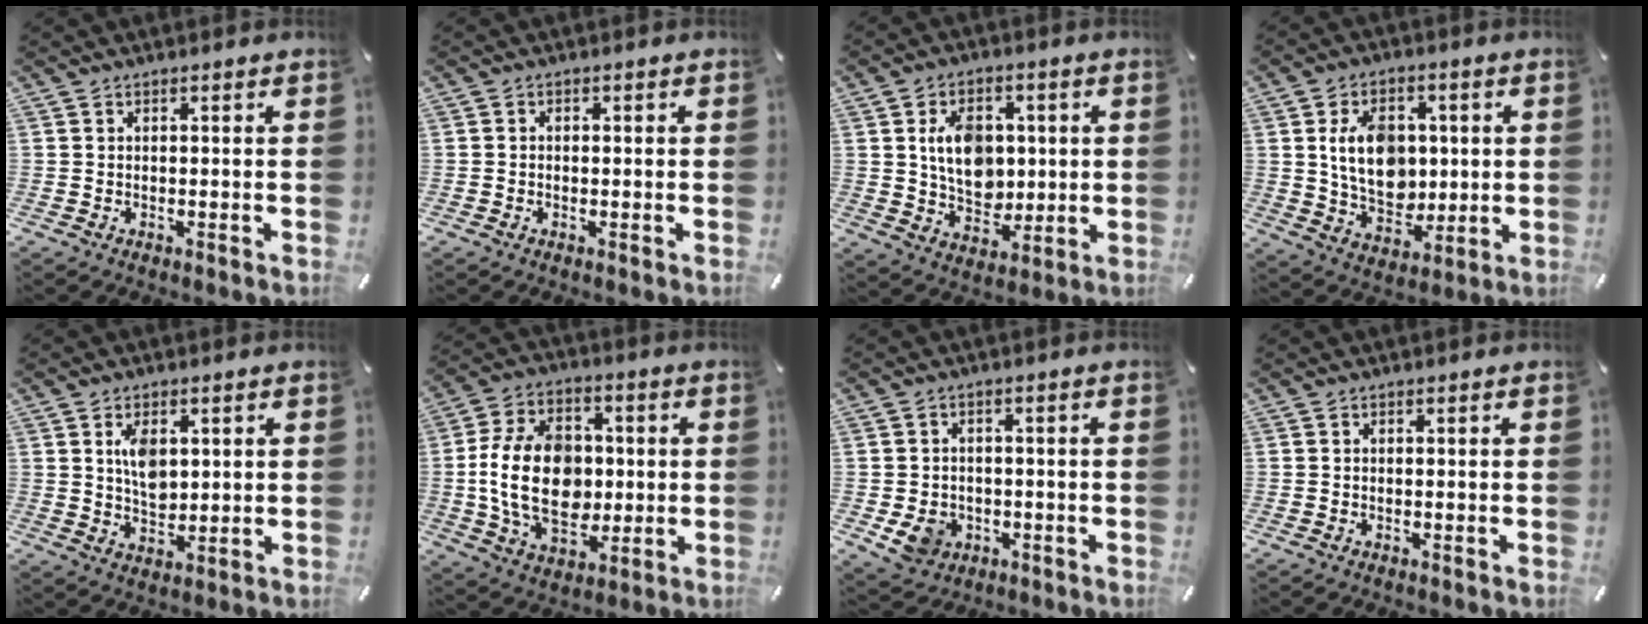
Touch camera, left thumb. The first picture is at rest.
{"total": 0.8, "force": [-0.3, 0.6, 0.4], "torque": [-0.008, 0.002, -0.007]}
{"total": 11.3, "force": [1.5, 8.7, 7.0], "torque": [-0.118, 0.007, 0.028]}
{"total": 12.9, "force": [1.6, 9.8, 8.2], "torque": [-0.158, 0.010, 0.030]}
{"total": 6.8, "force": [1.8, 4.4, 4.8], "torque": [-0.077, -0.007, 0.025]}
{"total": 18.8, "force": [-0.5, 13.3, 13.2], "torque": [-0.270, 0.005, -0.009]}
{"total": 6.6, "force": [-2.1, 5.7, 2.6], "torque": [-0.054, 0.005, -0.039]}
{"total": 0.0}